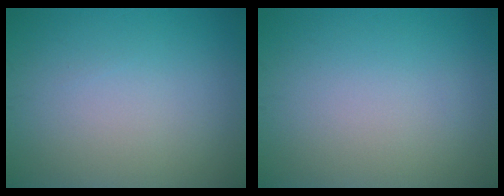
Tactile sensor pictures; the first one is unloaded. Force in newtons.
{"total": 0.0}